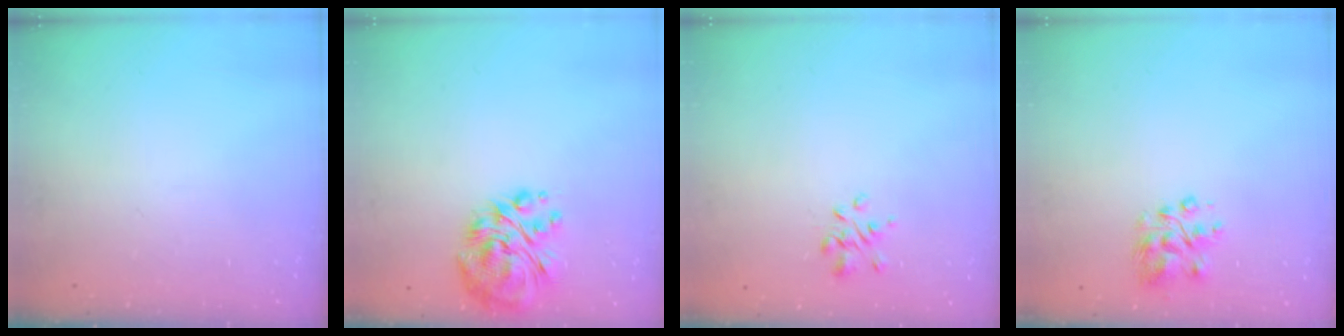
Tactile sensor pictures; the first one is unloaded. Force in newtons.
{"total": 13.3, "press": 12.5, "slide": 4.7}
{"total": 1.6, "press": 1.3, "slide": 0.8}
{"total": 5.5, "press": 5.4, "slide": 0.8}